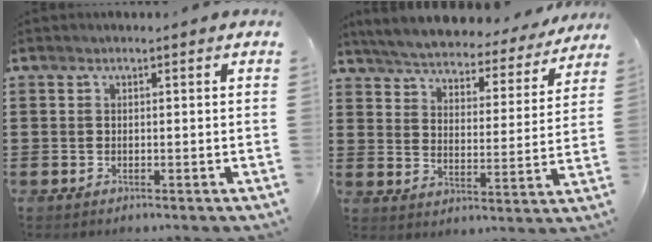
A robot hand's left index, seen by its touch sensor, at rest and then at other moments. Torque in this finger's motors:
{"motor_torque": [2.14, 0.00, 0.66, 0.05]}